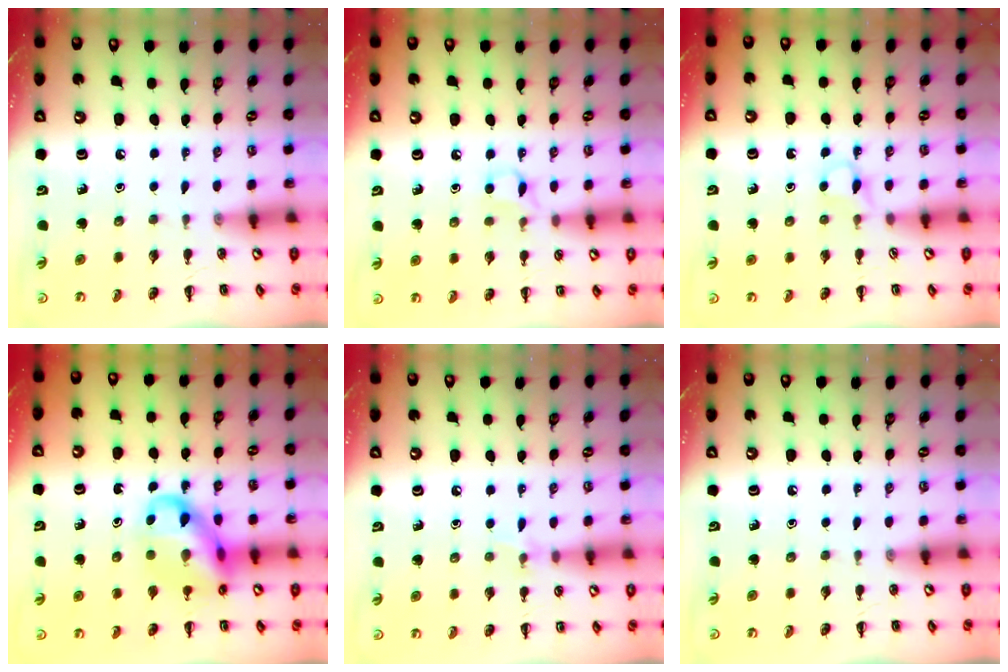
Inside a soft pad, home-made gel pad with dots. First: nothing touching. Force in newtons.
{"total": 4.8, "press": 4.7, "slide": 1.0}
{"total": 3.7, "press": 3.5, "slide": 1.3}
{"total": 13.6, "press": 13.4, "slide": 2.6}
{"total": 5.4, "press": 5.0, "slide": 1.8}
{"total": 0.0}